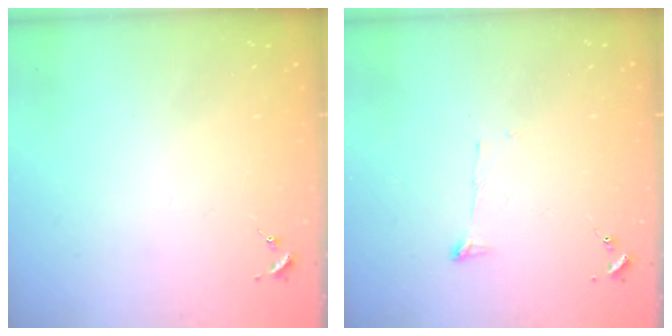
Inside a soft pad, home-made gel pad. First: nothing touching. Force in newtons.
{"total": 4.6, "press": 4.5, "slide": 0.7}